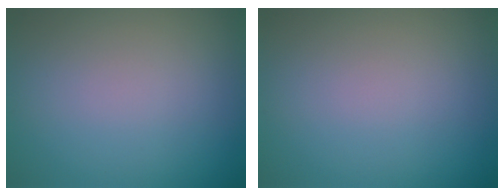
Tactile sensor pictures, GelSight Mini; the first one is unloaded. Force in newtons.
{"total": 0.0}